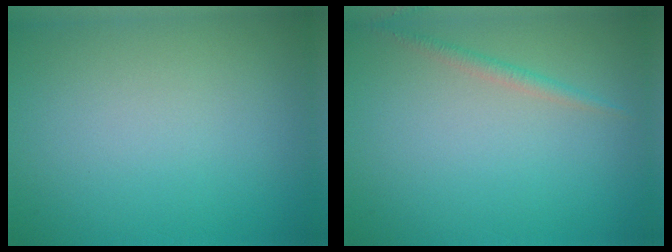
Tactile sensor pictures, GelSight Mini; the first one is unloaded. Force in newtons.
{"total": 1.2, "press": 1.1, "slide": 0.1}